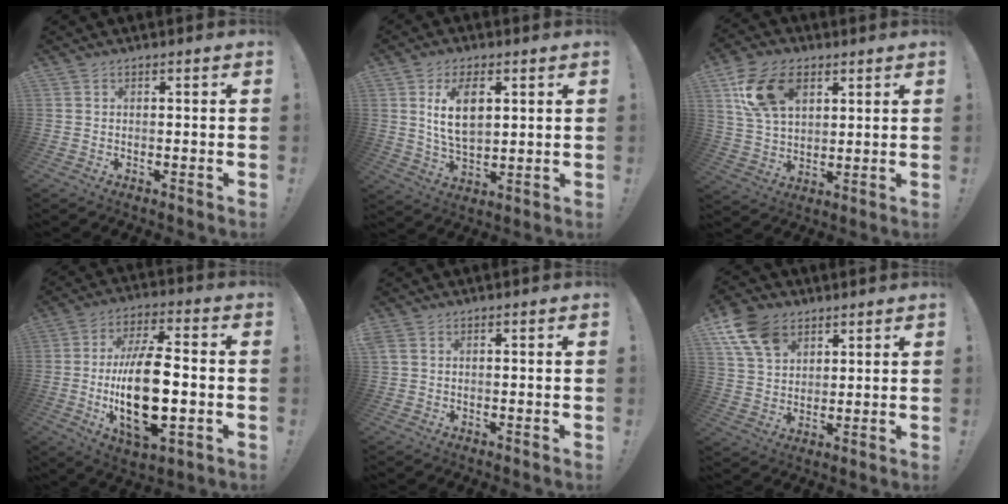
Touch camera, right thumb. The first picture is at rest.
{"total": 10.2, "force": [3.0, 5.3, 8.2], "torque": [-0.150, -0.002, 0.053]}
{"total": 15.5, "force": [6.6, 10.2, 9.6], "torque": [-0.182, -0.007, 0.129]}
{"total": 20.5, "force": [-3.0, 8.9, 18.2], "torque": [-0.338, -0.005, -0.049]}
{"total": 1.5, "force": [0.6, 1.0, 0.9], "torque": [-0.026, 0.007, 0.014]}
{"total": 12.7, "force": [6.9, 8.5, 6.4], "torque": [-0.125, -0.026, 0.137]}